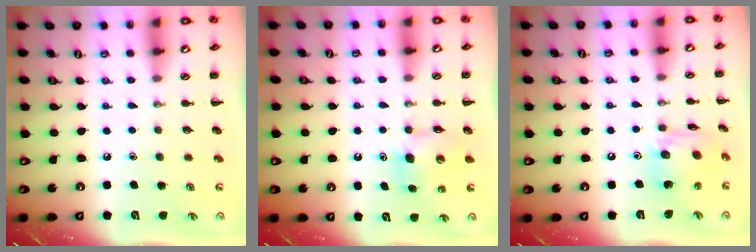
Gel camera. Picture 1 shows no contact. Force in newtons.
{"total": 6.6, "press": 6.6, "slide": 0.6}
{"total": 11.1, "press": 11.1, "slide": 1.0}